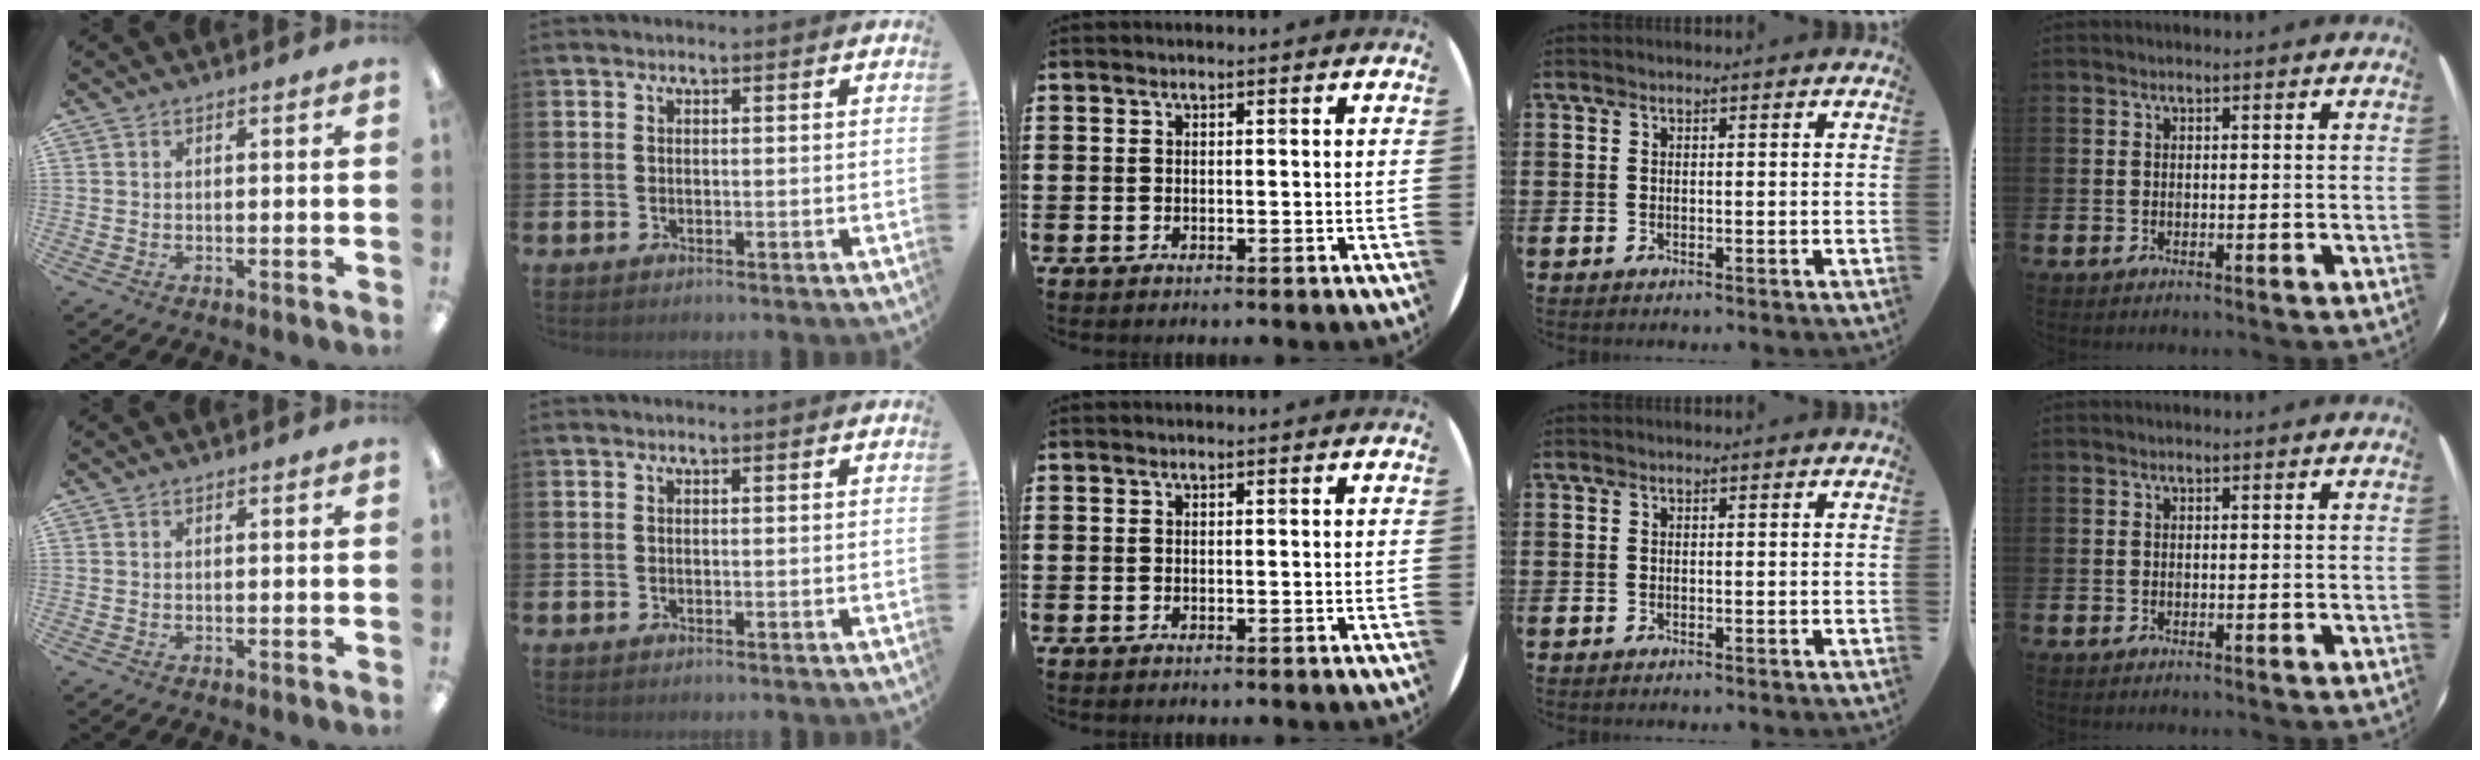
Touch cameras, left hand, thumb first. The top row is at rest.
{}